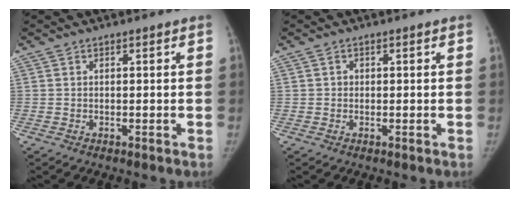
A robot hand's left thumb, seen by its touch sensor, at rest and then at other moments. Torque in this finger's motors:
{"motor_torque": [-0.15, 0.22, -0.27, 0.20, -0.01]}